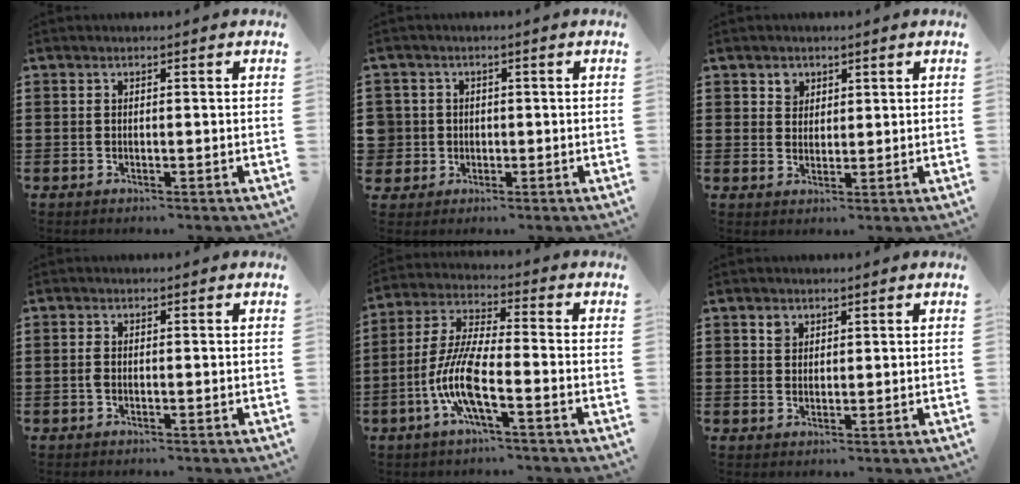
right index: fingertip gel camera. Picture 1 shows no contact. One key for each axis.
{"total": 3.1, "fx": -0.3, "fy": 3.0, "fz": 0.1, "tx": -0.026, "ty": 0.007, "tz": -0.012}
{"total": 2.5, "fx": 1.5, "fy": 1.9, "fz": 0.3, "tx": -0.014, "ty": 0.008, "tz": 0.028}
{"total": 1.2, "fx": -0.4, "fy": 0.5, "fz": 1.0, "tx": -0.028, "ty": -0.004, "tz": -0.009}
{"total": 9.2, "fx": -3.9, "fy": 1.7, "fz": 8.2, "tx": -0.196, "ty": -0.015, "tz": -0.082}
{"total": 1.7, "fx": 1.1, "fy": 1.2, "fz": 0.3, "tx": -0.009, "ty": 0.004, "tz": 0.023}